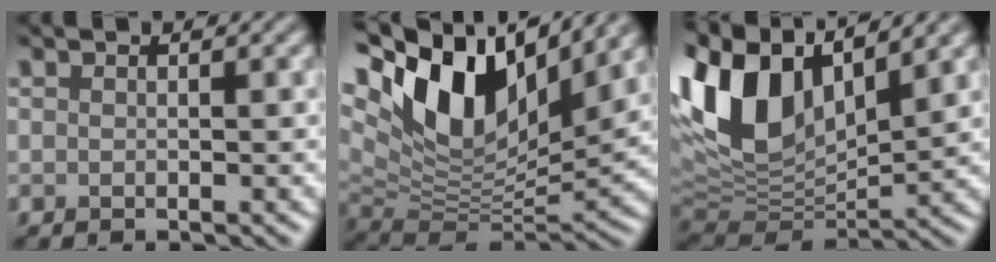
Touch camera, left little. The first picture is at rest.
{"total": 14.0, "force": [7.0, 6.9, 10.0], "torque": [-0.185, 0.027, 0.121]}
{"total": 12.2, "force": [5.3, 6.6, 8.9], "torque": [-0.197, 0.019, 0.094]}